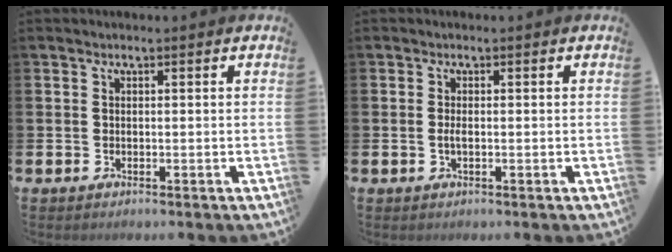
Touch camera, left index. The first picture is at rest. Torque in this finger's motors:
{"motor_torque": [0.19, -0.08, 0.00, 0.01]}